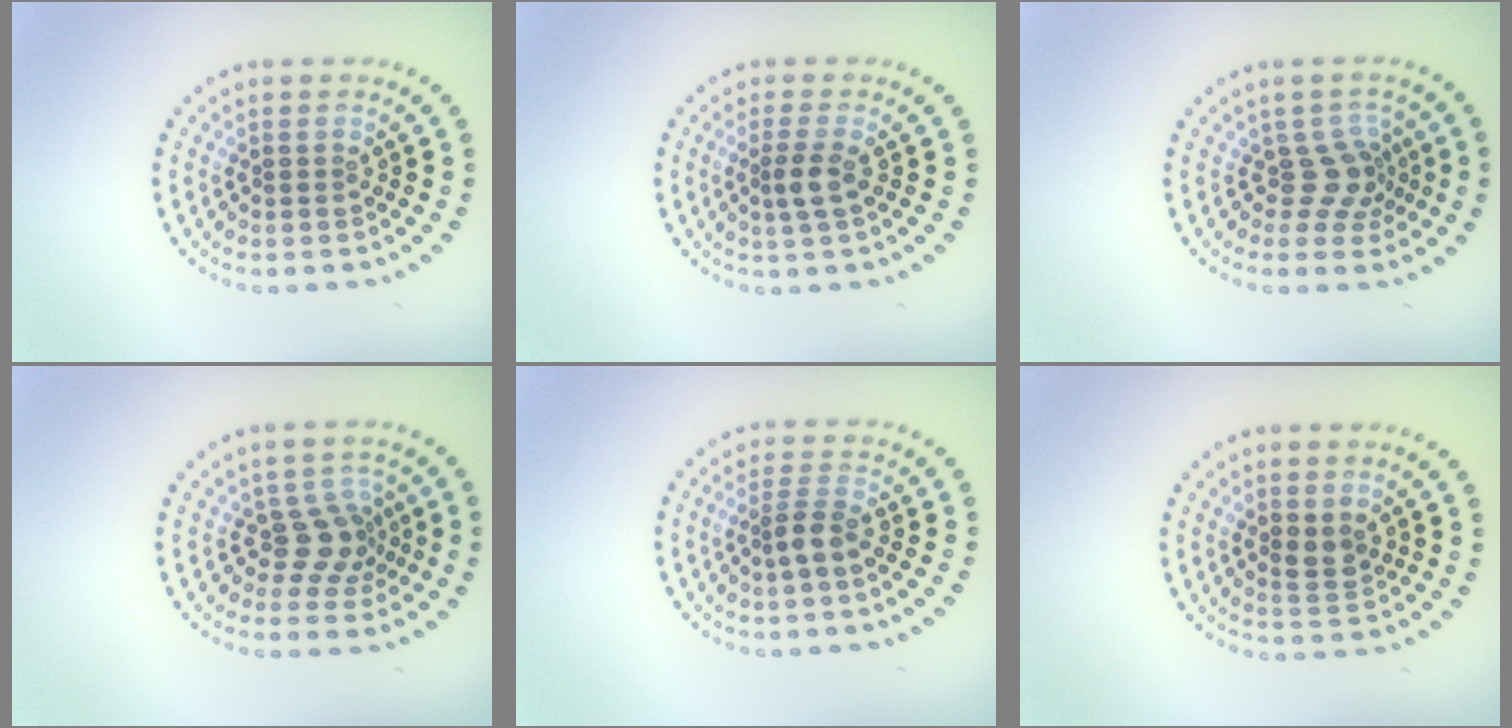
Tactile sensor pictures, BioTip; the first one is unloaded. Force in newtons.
{"total": 1.8, "press": 1.6, "slide": 0.9}
{"total": 2.7, "press": 2.0, "slide": 1.8}
{"total": 2.8, "press": 2.1, "slide": 1.9}
{"total": 2.1, "press": 1.6, "slide": 1.3}
{"total": 1.6, "press": 1.5, "slide": 0.5}